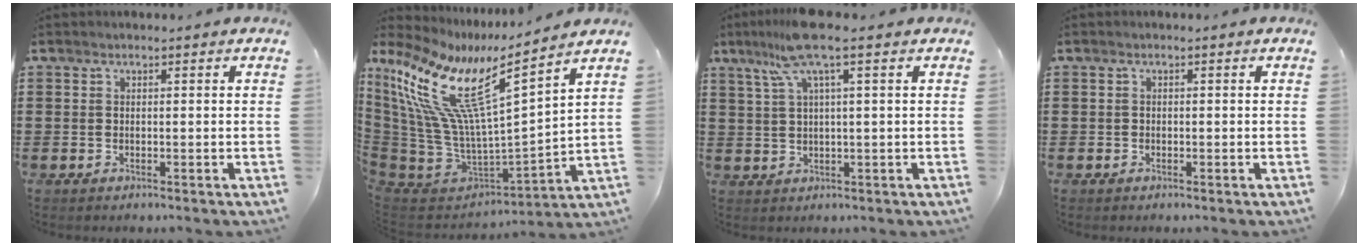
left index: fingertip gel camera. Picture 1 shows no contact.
{"total": 13.3, "force": [7.5, 3.0, 10.6], "torque": [-0.250, -0.059, 0.116]}
{"total": 7.2, "force": [3.5, 0.4, 6.3], "torque": [-0.145, -0.002, 0.057]}
{"total": 0.6, "force": [-0.3, 0.4, 0.0], "torque": [-0.003, 0.002, -0.008]}